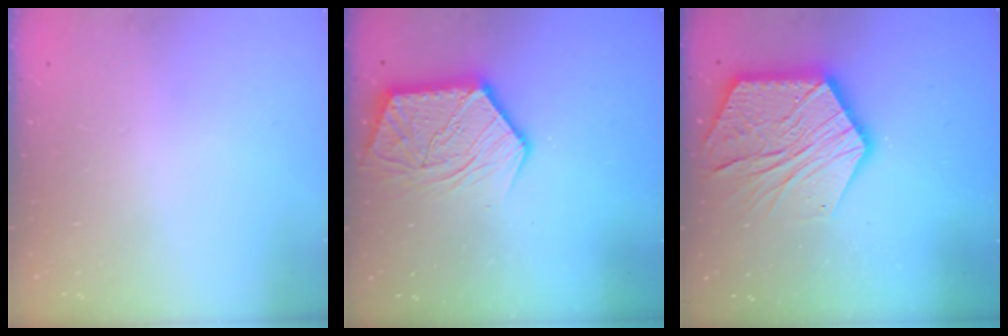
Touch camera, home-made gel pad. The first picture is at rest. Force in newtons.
{"total": 14.6, "press": 14.5, "slide": 1.5}
{"total": 21.0, "press": 20.9, "slide": 1.6}